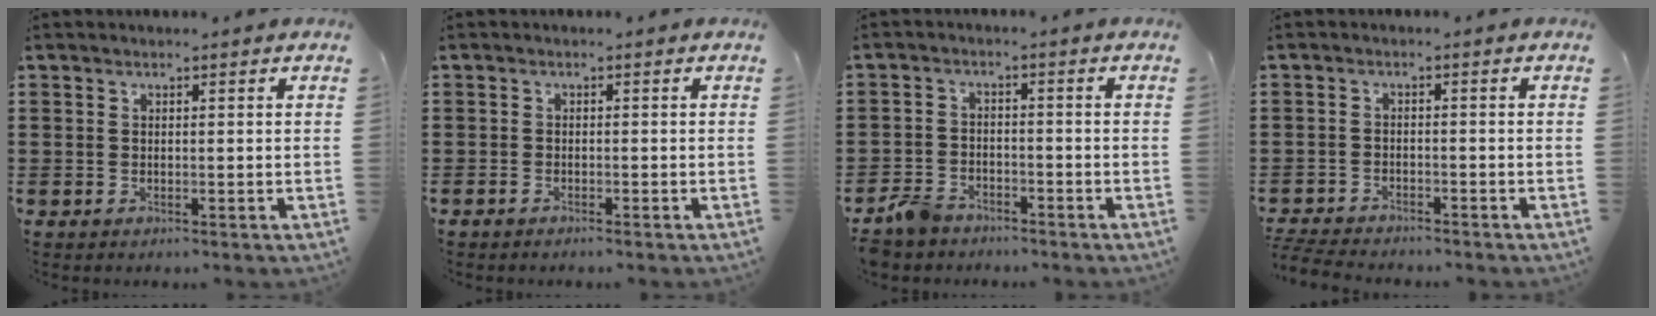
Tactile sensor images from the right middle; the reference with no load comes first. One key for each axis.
{"total": 0.8, "fx": -0.7, "fy": 0.1, "fz": 0.2, "tx": -0.005, "ty": -0.002, "tz": -0.015}
{"total": 3.9, "fx": -3.4, "fy": 1.6, "fz": 1.0, "tx": -0.040, "ty": 0.002, "tz": -0.075}
{"total": 3.4, "fx": -3.3, "fy": 0.2, "fz": 0.5, "tx": -0.025, "ty": -0.009, "tz": -0.074}